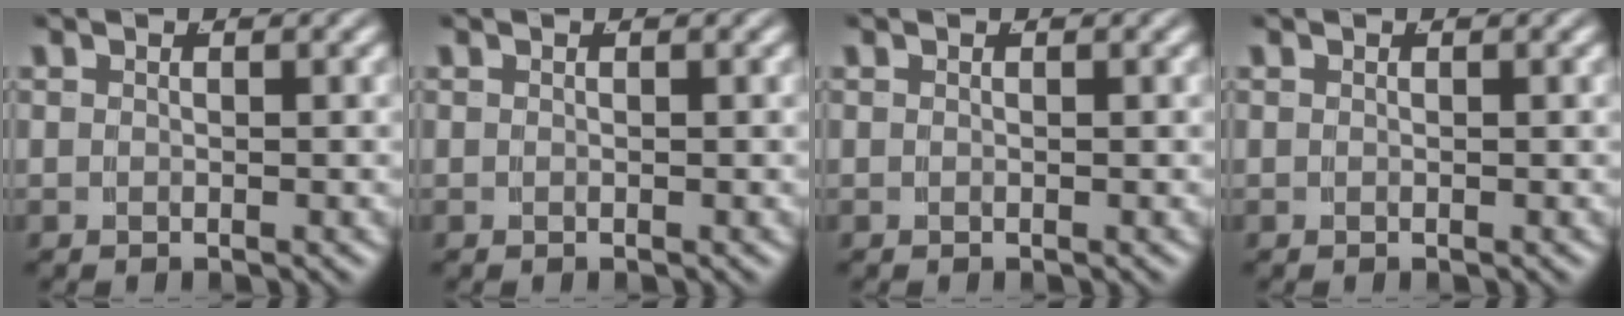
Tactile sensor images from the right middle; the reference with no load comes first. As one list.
[{"total": 0.0}, {"total": 0.0}, {"total": 0.0}]